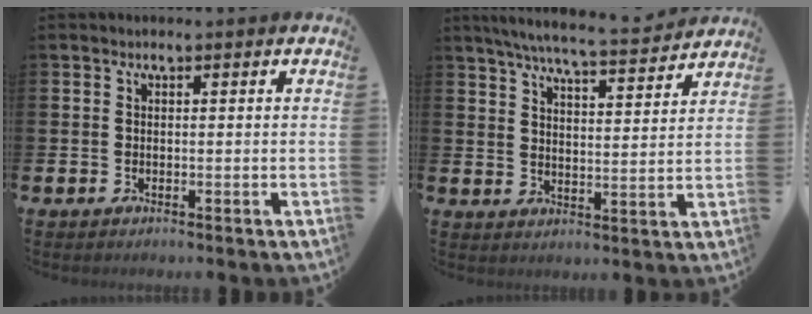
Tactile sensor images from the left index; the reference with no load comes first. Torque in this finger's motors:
{"motor_torque": [0.97, -1.17, 0.30, 0.12]}